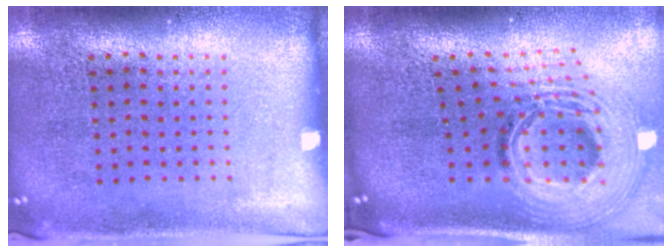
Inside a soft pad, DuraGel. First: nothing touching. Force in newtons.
{"total": 2.9, "press": 2.0, "slide": 2.0}